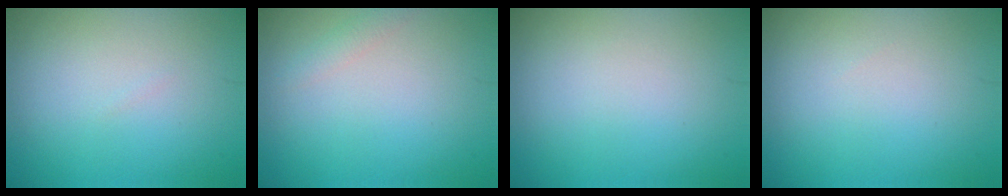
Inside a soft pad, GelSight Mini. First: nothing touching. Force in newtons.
{"total": 0.8, "press": 0.8, "slide": 0.1}
{"total": 0.0}
{"total": 0.0}